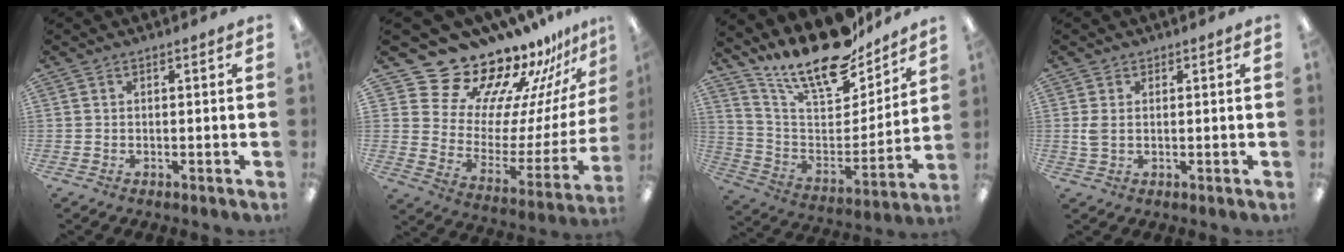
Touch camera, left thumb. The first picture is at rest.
{"total": 20.1, "force": [18.2, 7.5, 3.8], "torque": [-0.072, -0.160, 0.330]}
{"total": 19.8, "force": [16.6, 6.1, 9.0], "torque": [-0.158, -0.122, 0.288]}
{"total": 2.9, "force": [0.5, 1.9, 2.2], "torque": [-0.049, 0.003, 0.007]}